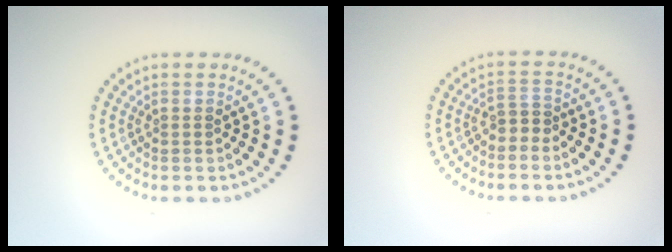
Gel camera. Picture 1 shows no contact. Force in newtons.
{"total": 1.6, "press": 1.2, "slide": 1.0}